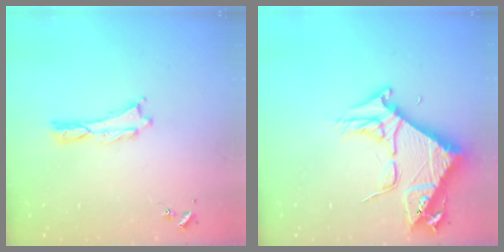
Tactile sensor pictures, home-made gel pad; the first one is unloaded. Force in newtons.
{"total": 8.8, "press": 8.7, "slide": 1.1}